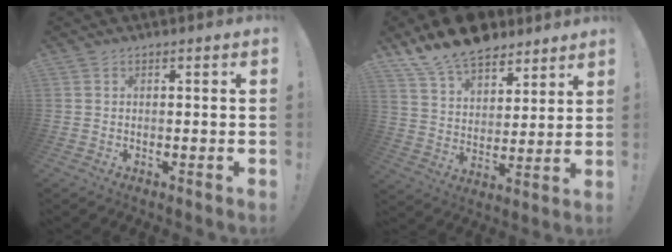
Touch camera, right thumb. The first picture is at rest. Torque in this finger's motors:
{"motor_torque": [0.22, 0.41, 0.37, 0.29, 0.17]}